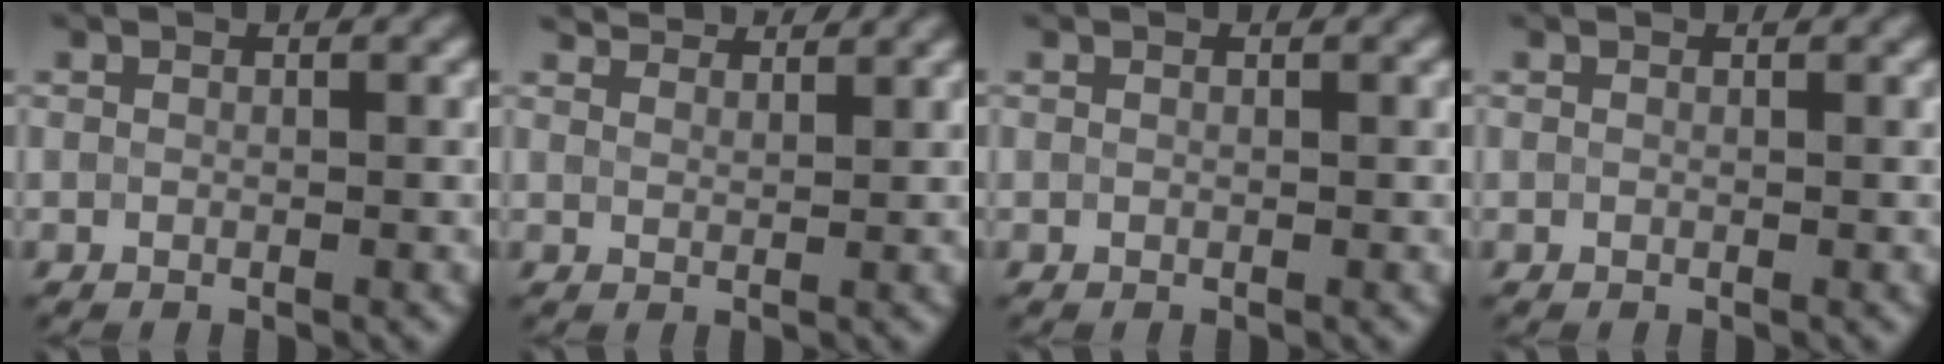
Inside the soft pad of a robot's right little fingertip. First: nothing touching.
{"total": 3.8, "force": [3.7, 0.6, 1.0], "torque": [-0.021, 0.000, 0.058]}
{"total": 0.0}
{"total": 0.6, "force": [0.6, 0.0, 0.1], "torque": [-0.003, -0.001, 0.005]}